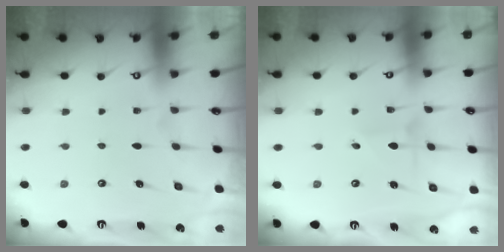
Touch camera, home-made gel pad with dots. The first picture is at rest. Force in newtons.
{"total": 1.9, "press": 1.9, "slide": 0.3}